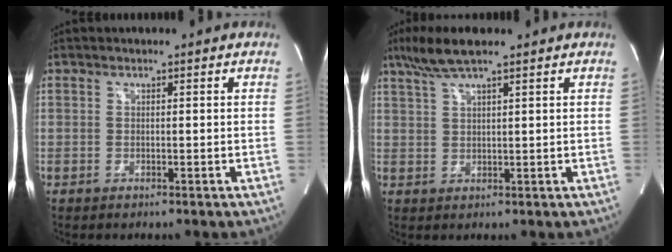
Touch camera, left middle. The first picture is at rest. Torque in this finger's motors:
{"motor_torque": [0.62, -0.33, 0.04, 0.05]}